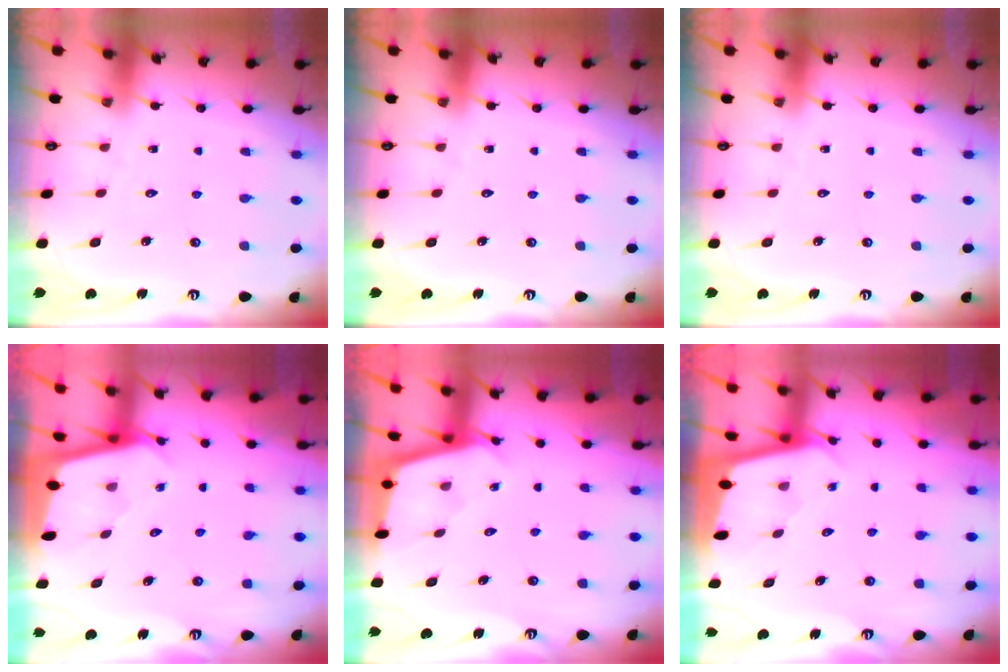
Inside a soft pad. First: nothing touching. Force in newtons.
{"total": 0.0}
{"total": 0.0}
{"total": 2.3, "press": 2.3, "slide": 0.2}
{"total": 2.9, "press": 2.9, "slide": 0.3}
{"total": 2.1, "press": 2.1, "slide": 0.1}